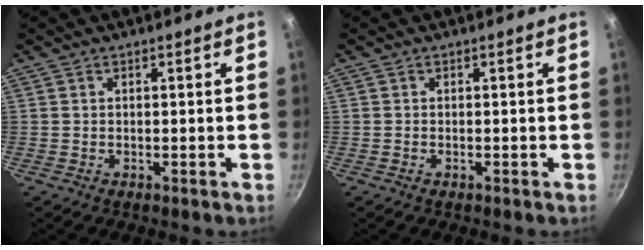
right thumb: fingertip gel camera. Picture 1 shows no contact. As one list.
[{"total": 0.0}]